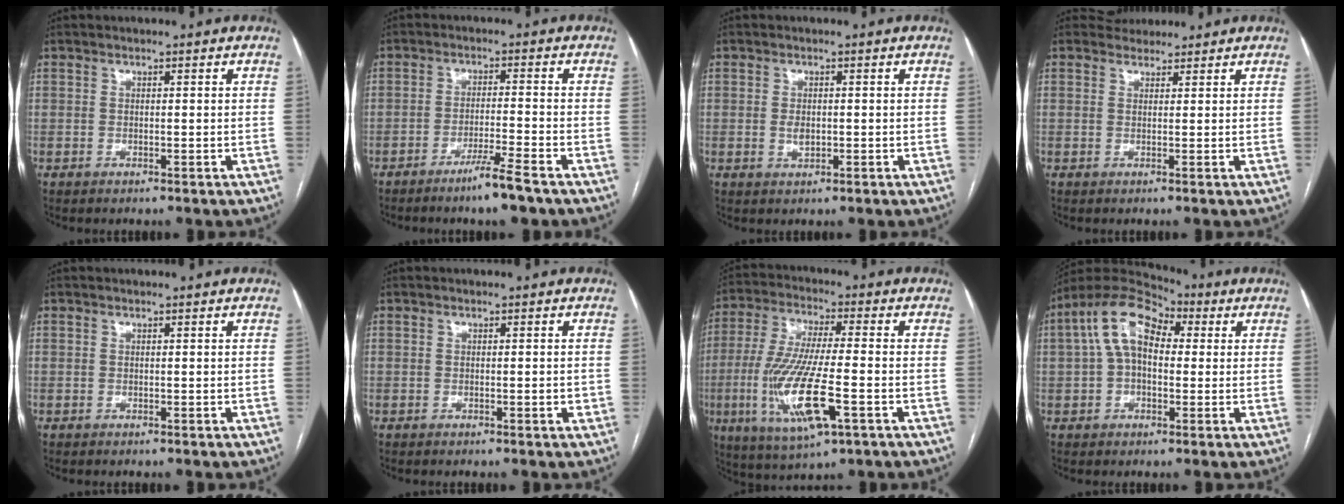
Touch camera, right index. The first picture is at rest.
{"total": 5.6, "force": [-4.0, -0.5, 3.8], "torque": [-0.067, -0.010, -0.074]}
{"total": 1.9, "force": [-0.1, 1.1, 1.5], "torque": [-0.028, 0.001, 0.000]}
{"total": 1.9, "force": [1.7, 0.8, -0.4], "torque": [0.003, 0.014, 0.025]}
{"total": 0.0}
{"total": 0.9, "force": [-0.2, 0.2, 0.8], "torque": [-0.014, -0.001, -0.003]}
{"total": 15.2, "force": [-4.5, 2.4, 14.3], "torque": [-0.299, -0.023, -0.077]}
{"total": 11.2, "force": [2.6, 6.5, 8.8], "torque": [-0.178, 0.056, 0.040]}